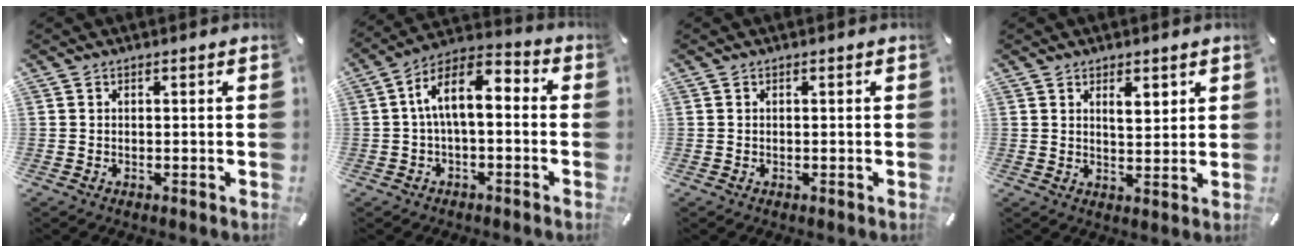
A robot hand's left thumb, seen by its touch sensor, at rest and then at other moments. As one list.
[{"total": 10.6, "force": [0.4, 5.2, 9.2], "torque": [-0.184, 0.005, 0.008]}, {"total": 0.0}, {"total": 4.4, "force": [2.6, 2.0, 2.8], "torque": [-0.028, -0.015, 0.040]}]